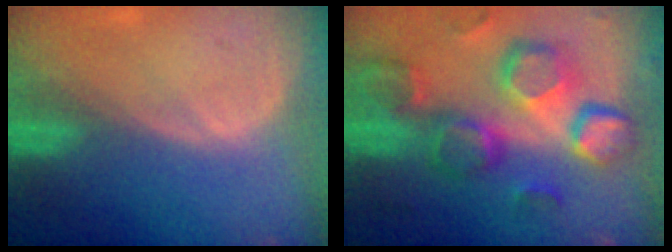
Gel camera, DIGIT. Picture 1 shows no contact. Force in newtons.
{"total": 13.0, "press": 11.4, "slide": 6.3}